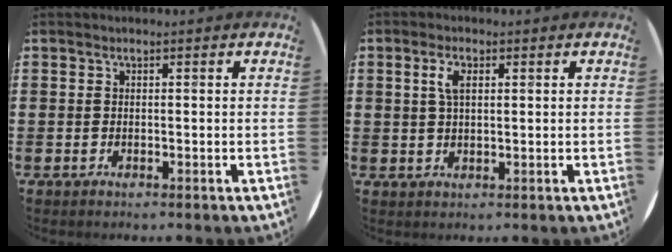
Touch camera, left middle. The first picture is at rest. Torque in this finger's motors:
{"motor_torque": [0.60, -0.11, -0.01, 0.02]}